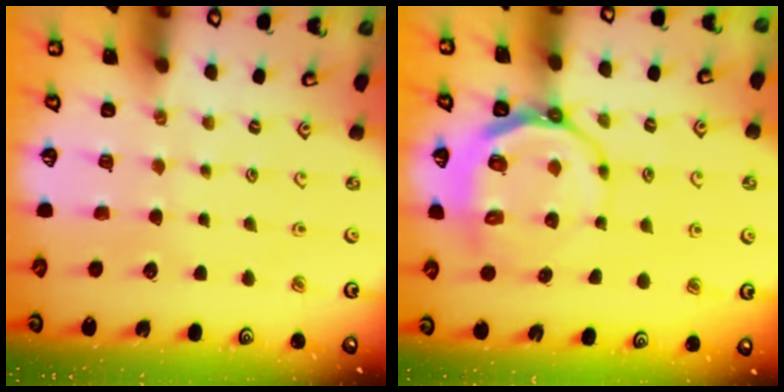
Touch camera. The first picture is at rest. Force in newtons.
{"total": 9.6, "press": 9.0, "slide": 3.3}